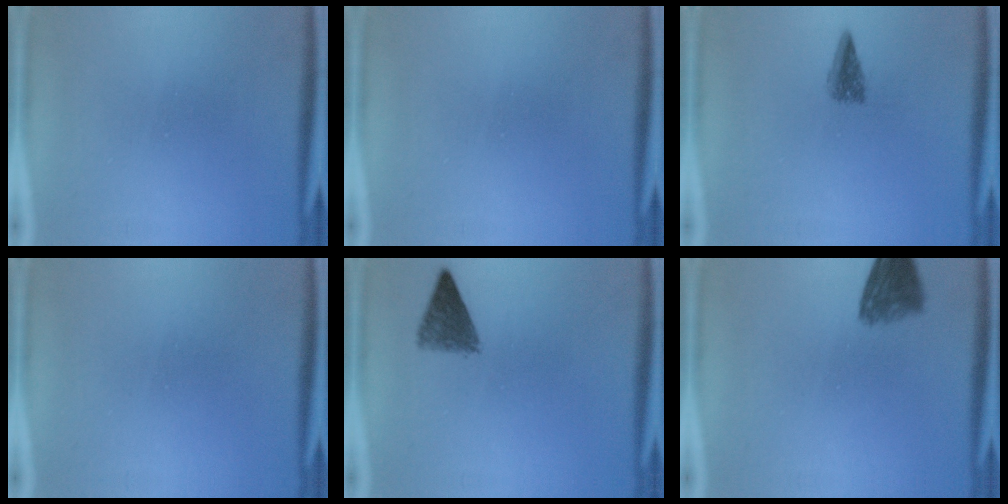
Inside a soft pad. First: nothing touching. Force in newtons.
{"total": 0.0}
{"total": 2.7}
{"total": 1.6}
{"total": 4.2}
{"total": 5.8}